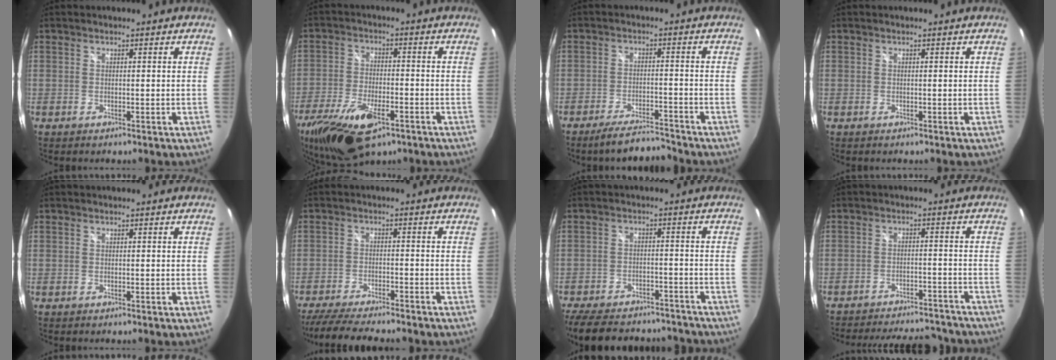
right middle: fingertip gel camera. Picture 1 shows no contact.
{"total": 18.3, "force": [-10.7, 8.1, 12.4], "torque": [-0.277, -0.047, -0.187]}
{"total": 7.2, "force": [-6.6, 0.7, 2.7], "torque": [-0.063, 0.001, -0.107]}
{"total": 0.0}
{"total": 0.0}
{"total": 12.8, "force": [-11.1, 1.7, 6.1], "torque": [-0.133, -0.026, -0.175]}
{"total": 21.3, "force": [-17.8, 8.1, 8.4], "torque": [-0.193, 0.008, -0.240]}
{"total": 21.4, "force": [-19.0, 6.1, 7.8], "torque": [-0.158, 0.016, -0.233]}